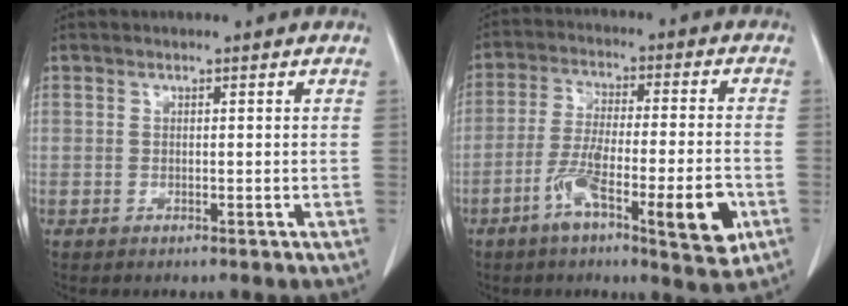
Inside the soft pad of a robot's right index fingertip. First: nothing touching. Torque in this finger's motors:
{"motor_torque": [1.32, -0.82, 0.29, 0.10]}